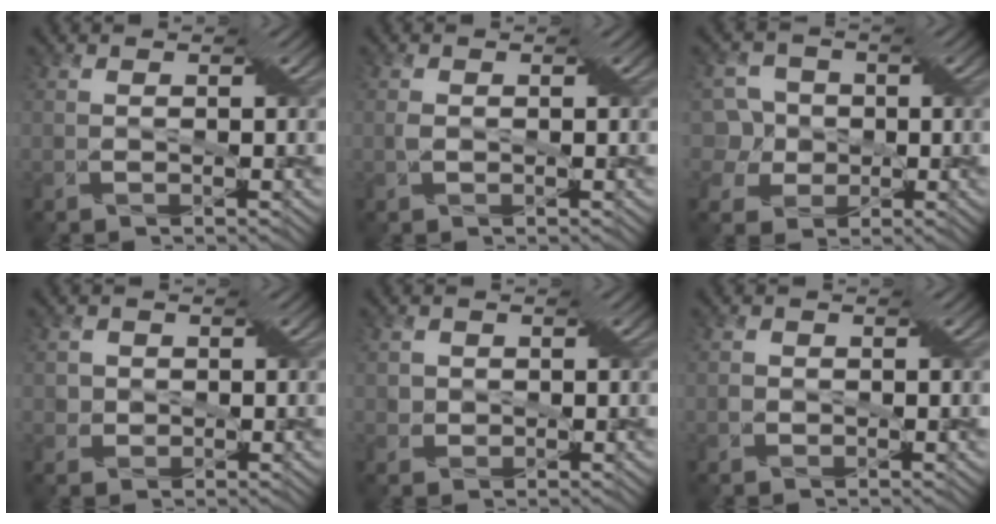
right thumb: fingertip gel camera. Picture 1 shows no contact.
{"total": 0.8, "force": [-0.2, 0.3, 0.7], "torque": [-0.018, 0.000, -0.005]}
{"total": 6.6, "force": [-0.4, 6.2, 2.0], "torque": [-0.078, 0.019, -0.032]}
{"total": 2.7, "force": [0.3, 2.6, 0.8], "torque": [-0.016, 0.009, -0.006]}
{"total": 2.3, "force": [0.3, 2.2, 0.8], "torque": [-0.017, 0.006, -0.005]}
{"total": 1.2, "force": [-0.2, 1.1, 0.4], "torque": [-0.002, 0.000, -0.011]}